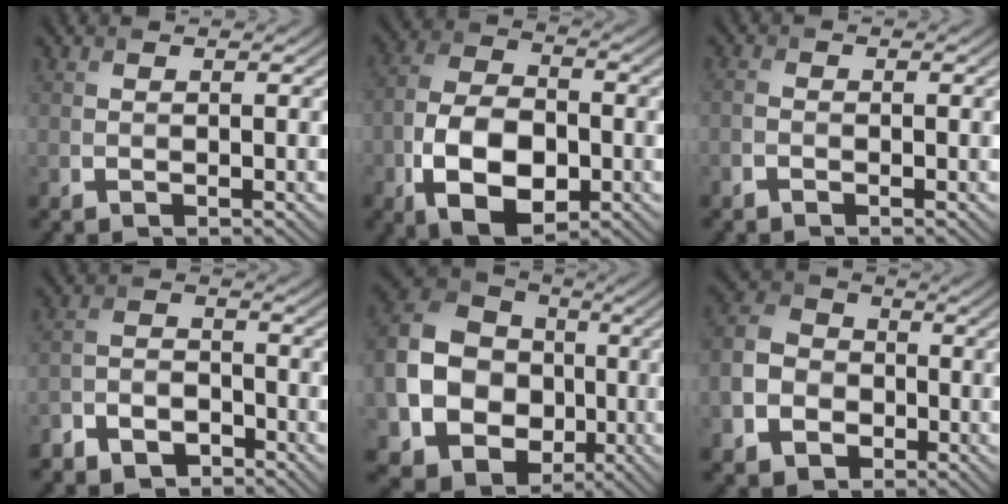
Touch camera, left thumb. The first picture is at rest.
{"total": 11.5, "force": [-4.1, 6.7, 8.4], "torque": [-0.192, -0.013, -0.083]}
{"total": 1.3, "force": [-0.9, 0.7, 0.7], "torque": [-0.018, 0.002, -0.020]}
{"total": 4.7, "force": [-4.0, 2.2, 1.2], "torque": [-0.028, 0.001, -0.085]}
{"total": 17.2, "force": [-3.3, 14.4, 8.7], "torque": [-0.228, -0.023, -0.074]}
{"total": 8.4, "force": [-3.2, 6.8, 3.8], "torque": [-0.106, -0.023, -0.075]}